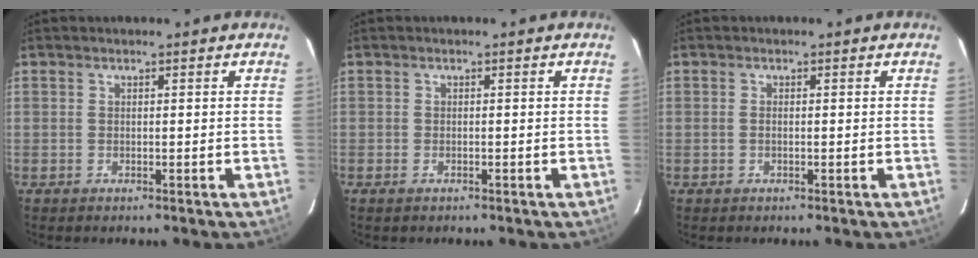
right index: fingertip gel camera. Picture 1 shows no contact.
{"total": 1.1, "force": [-0.8, 0.6, 0.6], "torque": [-0.012, -0.003, -0.015]}
{"total": 0.7, "force": [-0.1, 0.3, 0.6], "torque": [-0.013, 0.001, -0.004]}